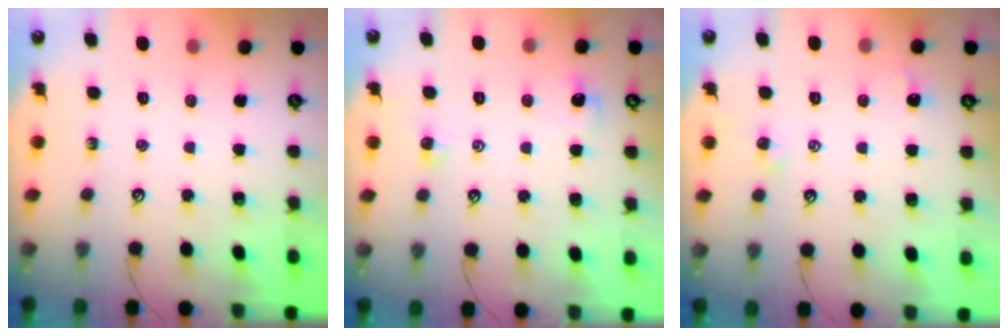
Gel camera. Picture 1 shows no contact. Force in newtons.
{"total": 1.5, "press": 1.4, "slide": 0.6}
{"total": 0.8, "press": 0.5, "slide": 0.5}